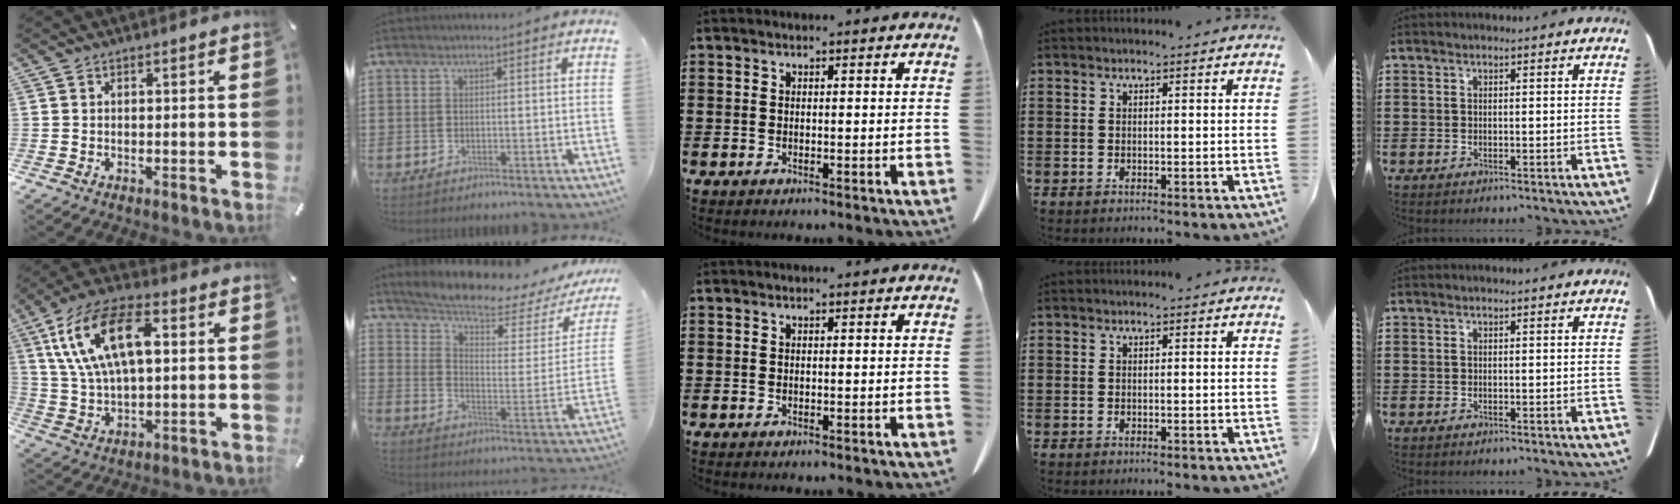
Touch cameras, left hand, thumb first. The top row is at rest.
{"thumb": {"total": 16.9, "force": [5.4, 9.1, 13.1], "torque": [-0.295, 0.007, 0.092]}, "index": {"total": 5.8, "force": [5.2, 0.5, 2.5], "torque": [-0.070, -0.039, 0.083]}}